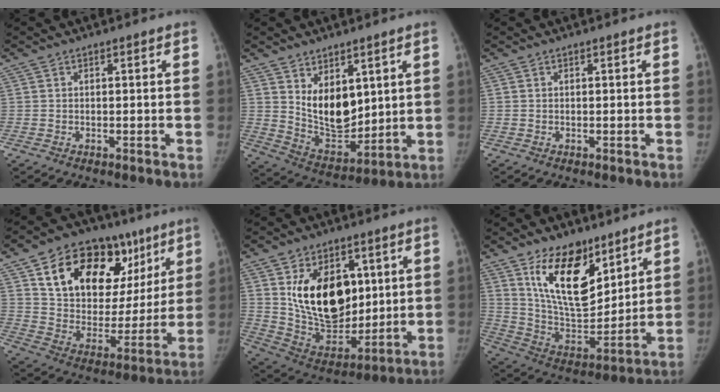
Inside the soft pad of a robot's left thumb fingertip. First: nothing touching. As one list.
[{"total": 11.9, "force": [4.1, 7.1, 8.6], "torque": [-0.096, -0.046, 0.095]}, {"total": 0.0}, {"total": 26.8, "force": [12.6, 16.8, 16.6], "torque": [-0.203, -0.001, 0.210]}, {"total": 20.3, "force": [5.1, 13.3, 14.5], "torque": [-0.187, -0.031, 0.111]}, {"total": 18.6, "force": [10.6, 9.6, 12.0], "torque": [-0.150, -0.072, 0.202]}]